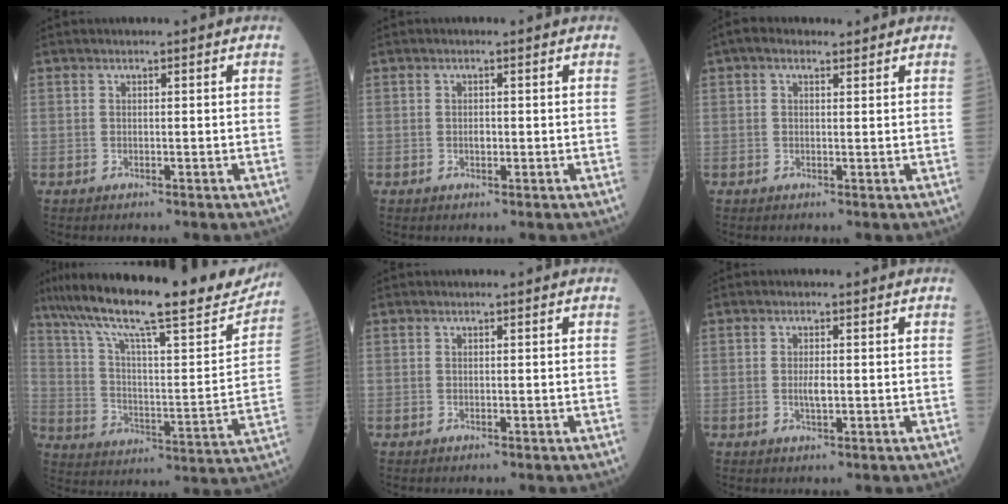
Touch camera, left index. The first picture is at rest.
{"total": 0.9, "force": [-0.1, 0.6, 0.7], "torque": [-0.015, 0.000, -0.002]}
{"total": 2.4, "force": [1.5, 1.3, 1.4], "torque": [-0.034, 0.022, 0.025]}
{"total": 26.7, "force": [21.9, 4.1, 14.8], "torque": [-0.250, -0.006, 0.316]}
{"total": 0.0}
{"total": 1.9, "force": [-0.2, 0.5, 1.9], "torque": [-0.040, -0.001, -0.002]}